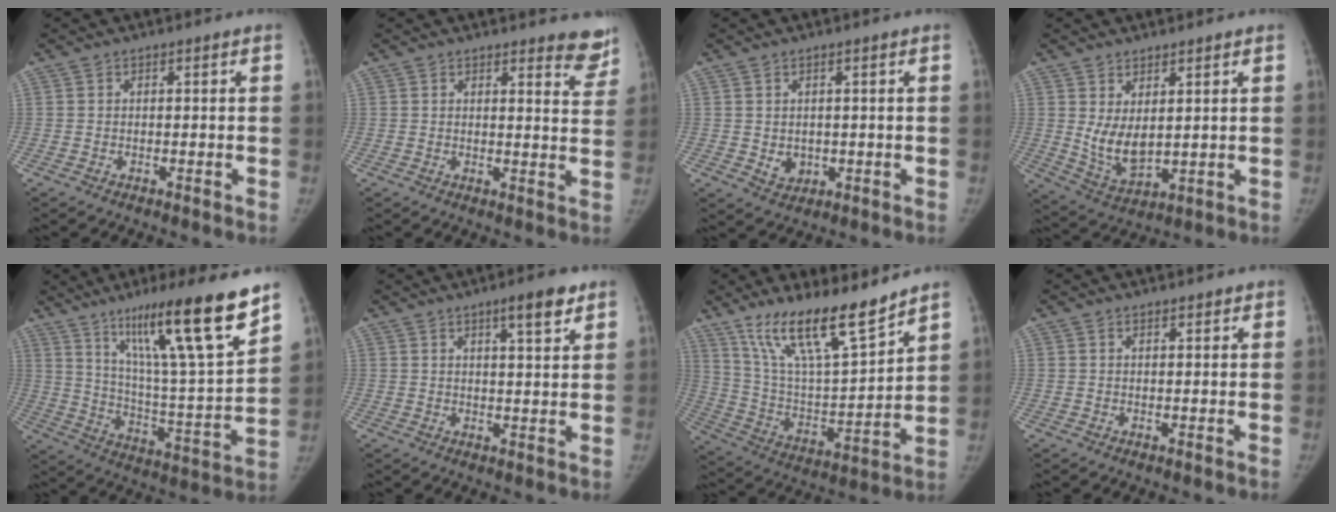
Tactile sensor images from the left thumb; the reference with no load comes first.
{"total": 6.5, "force": [5.8, 1.9, 2.1], "torque": [0.010, -0.041, 0.049]}
{"total": 3.1, "force": [0.0, 2.6, 1.7], "torque": [-0.016, -0.005, 0.014]}
{"total": 7.6, "force": [2.1, 4.1, 6.0], "torque": [-0.097, -0.030, 0.058]}
{"total": 22.9, "force": [14.9, 1.8, 17.3], "torque": [-0.258, -0.066, 0.251]}
{"total": 6.0, "force": [3.8, 1.2, 4.5], "torque": [-0.058, -0.021, 0.056]}
{"total": 18.9, "force": [14.2, 4.2, 11.8], "torque": [-0.178, -0.077, 0.262]}
{"total": 1.1, "force": [1.0, 0.5, 0.4], "torque": [-0.003, -0.005, 0.013]}